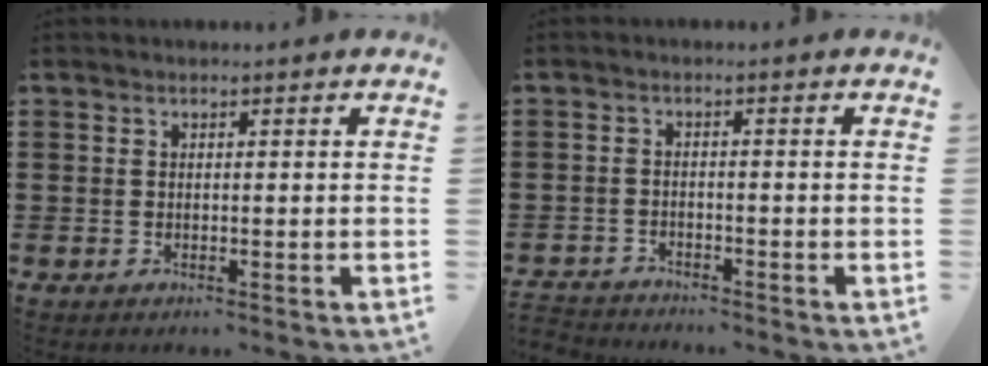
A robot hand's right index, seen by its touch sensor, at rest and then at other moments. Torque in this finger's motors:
{"motor_torque": [-2.14, 0.00, -1.05, -0.21]}